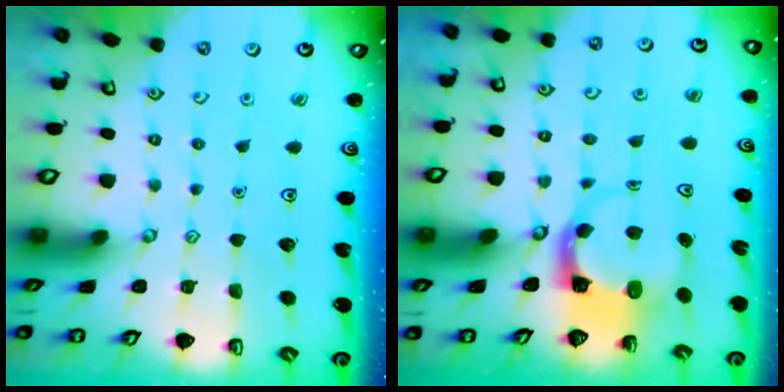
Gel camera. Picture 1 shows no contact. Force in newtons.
{"total": 3.6, "press": 3.6, "slide": 0.6}